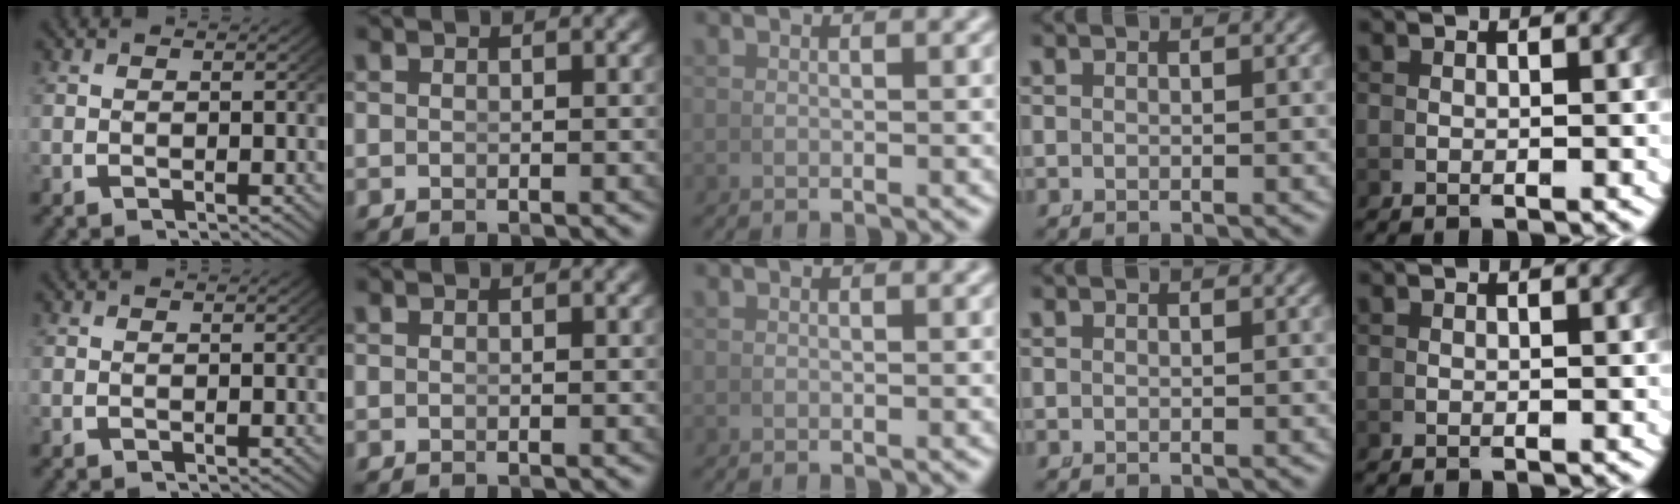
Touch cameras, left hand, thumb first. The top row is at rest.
{}